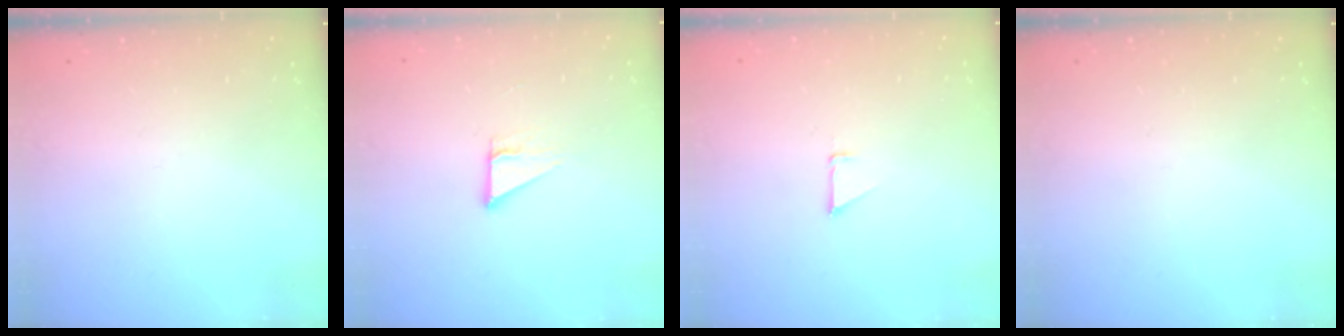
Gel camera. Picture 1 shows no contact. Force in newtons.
{"total": 3.7, "press": 3.7, "slide": 0.2}
{"total": 0.8, "press": 0.8, "slide": 0.1}
{"total": 0.0}